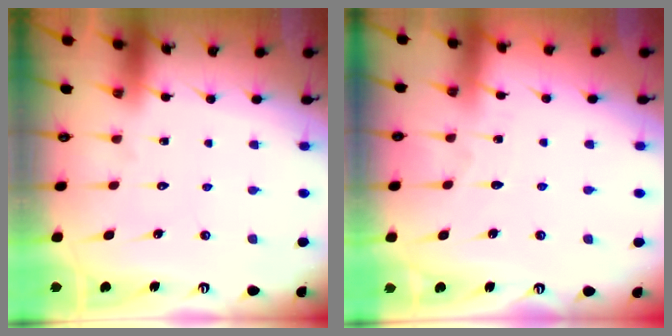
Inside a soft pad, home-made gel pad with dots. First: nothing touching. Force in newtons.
{"total": 2.7, "press": 2.7, "slide": 0.3}